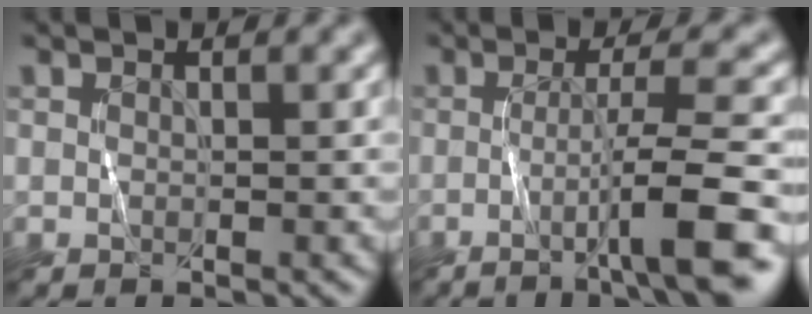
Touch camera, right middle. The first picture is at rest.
{"total": 7.0, "force": [-2.3, 0.9, 6.6], "torque": [-0.096, 0.008, -0.043]}